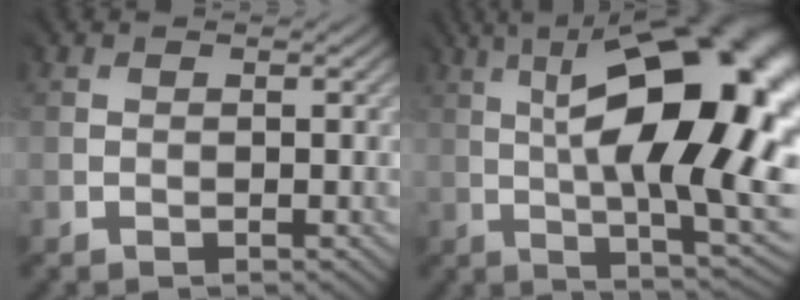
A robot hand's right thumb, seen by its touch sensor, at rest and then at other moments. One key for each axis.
{"total": 18.5, "fx": 2.5, "fy": 7.0, "fz": 17.0, "tx": -0.214, "ty": 0.033, "tz": 0.028}